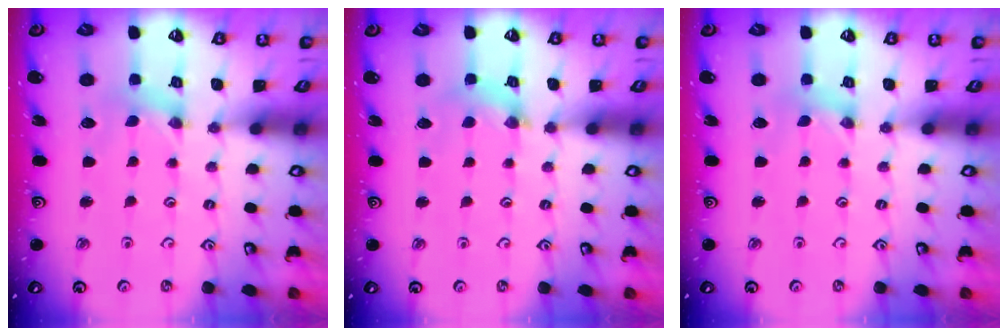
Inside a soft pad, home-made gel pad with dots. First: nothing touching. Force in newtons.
{"total": 3.7, "press": 3.6, "slide": 0.5}
{"total": 0.0}